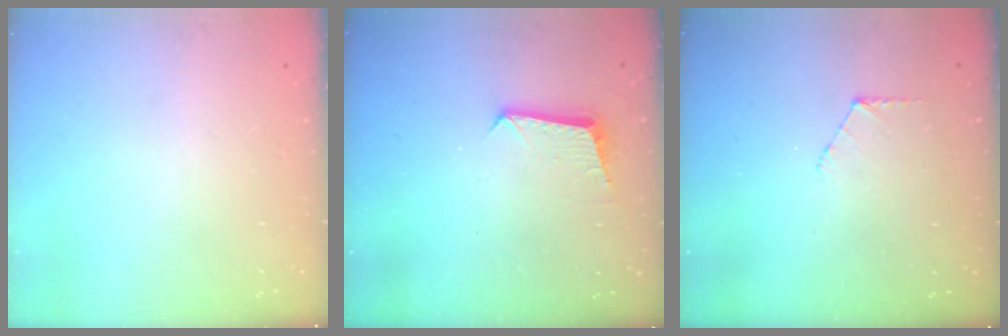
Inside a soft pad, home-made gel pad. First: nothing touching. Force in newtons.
{"total": 7.1, "press": 7.1, "slide": 0.5}
{"total": 5.6, "press": 5.6, "slide": 0.6}